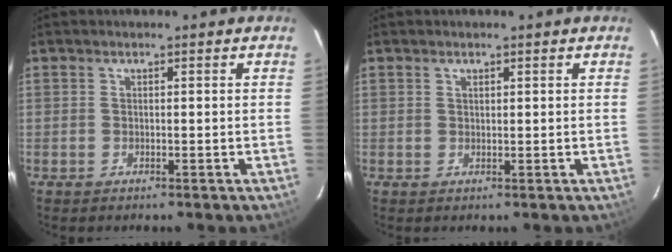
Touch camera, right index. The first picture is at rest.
{"total": 0.7, "force": [0.5, 0.4, 0.3], "torque": [-0.004, 0.002, 0.009]}